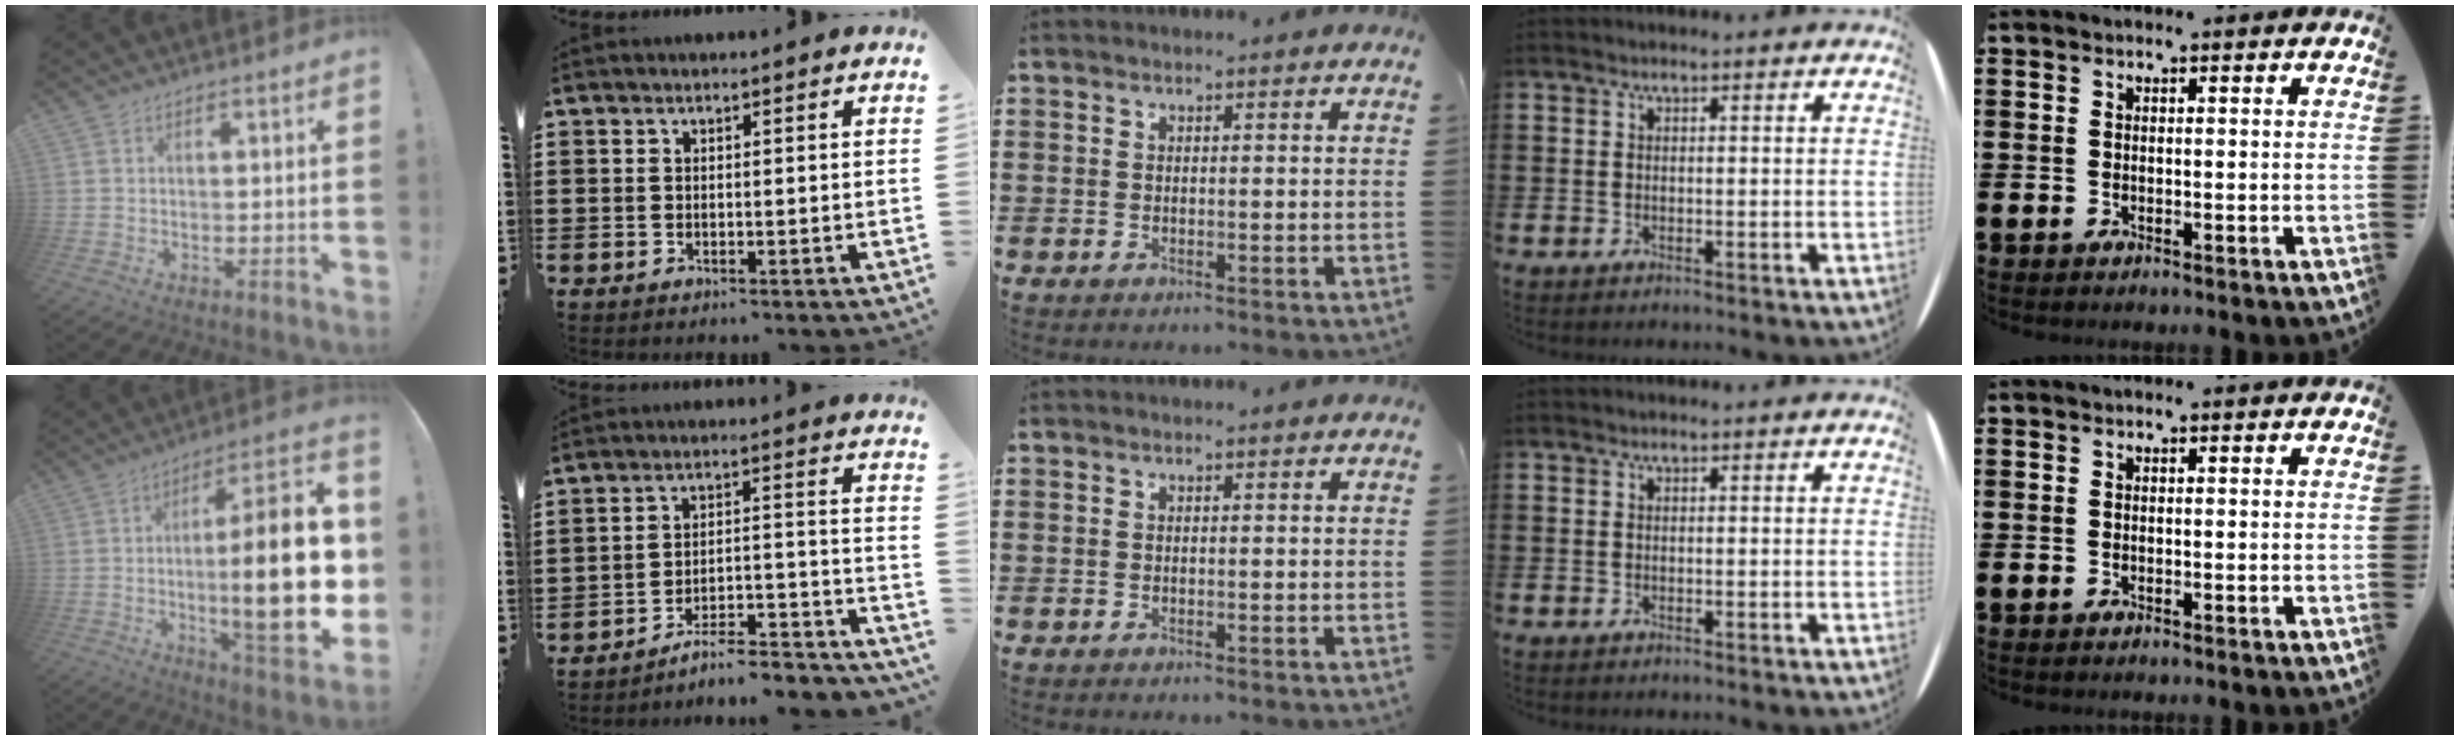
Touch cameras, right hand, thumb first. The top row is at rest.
{"thumb": {"total": 24.8, "force": [-1.5, 6.1, 24.0], "torque": [-0.380, -0.004, -0.021]}, "index": {"total": 6.1, "force": [-5.6, 0.9, 2.4], "torque": [-0.036, -0.002, -0.109]}}